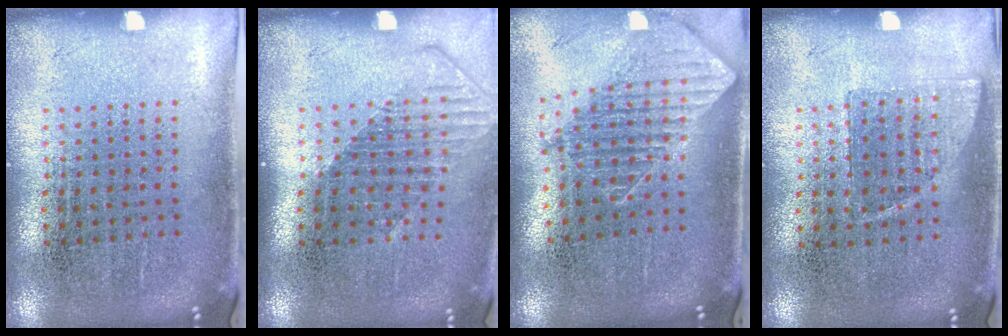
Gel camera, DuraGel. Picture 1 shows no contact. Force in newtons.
{"total": 1.4, "press": 1.1, "slide": 0.9}
{"total": 1.8, "press": 1.4, "slide": 1.2}
{"total": 0.8, "press": 0.7, "slide": 0.3}